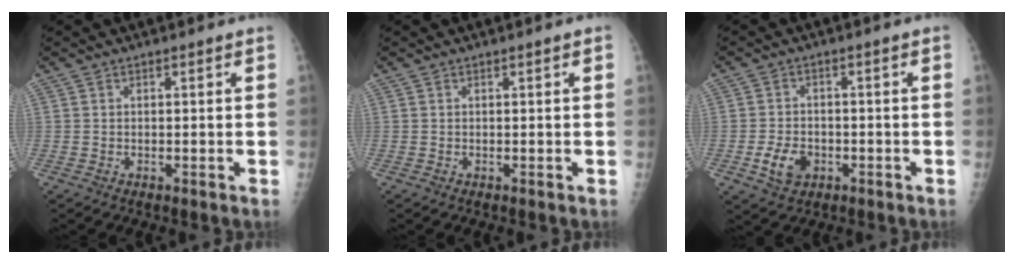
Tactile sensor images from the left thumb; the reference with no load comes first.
{"total": 0.0}
{"total": 5.7, "force": [-2.1, 4.2, 3.3], "torque": [-0.051, 0.009, -0.033]}